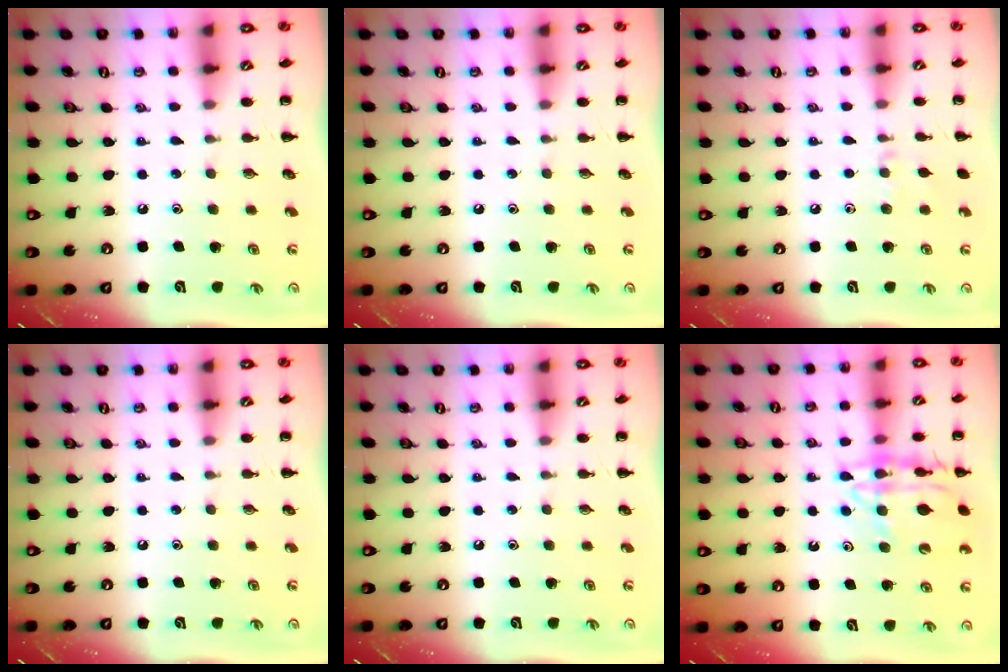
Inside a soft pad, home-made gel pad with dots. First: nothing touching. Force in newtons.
{"total": 0.0}
{"total": 5.5, "press": 5.1, "slide": 1.9}
{"total": 0.0}
{"total": 0.0}
{"total": 15.6, "press": 15.5, "slide": 2.2}